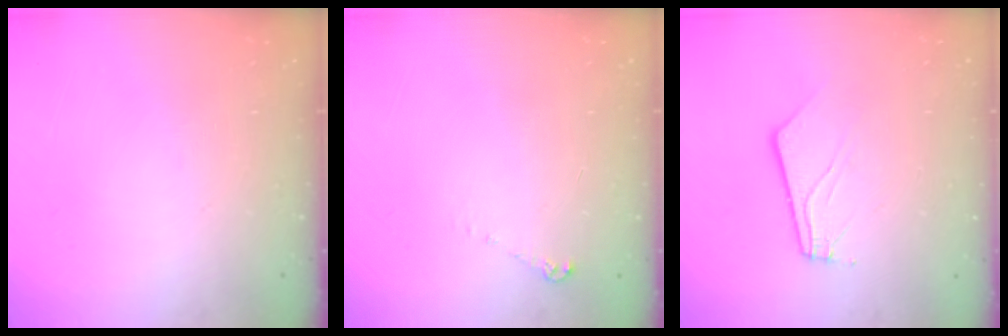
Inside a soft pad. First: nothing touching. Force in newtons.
{"total": 4.3, "press": 4.2, "slide": 0.6}
{"total": 3.7, "press": 3.7, "slide": 0.2}